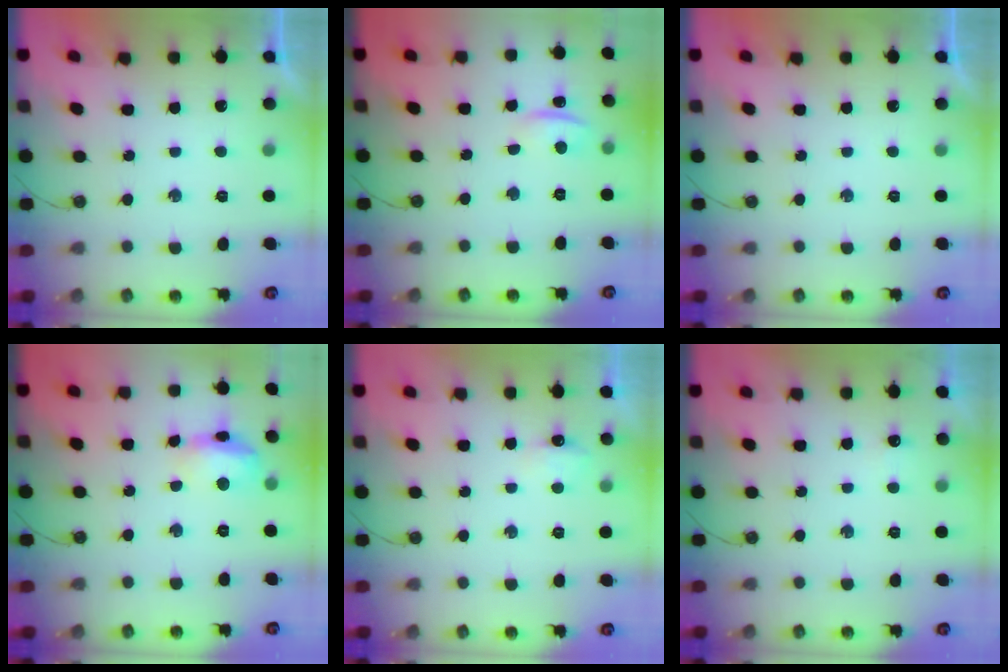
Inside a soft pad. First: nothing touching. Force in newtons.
{"total": 1.6, "press": 1.2, "slide": 1.0}
{"total": 0.0}
{"total": 13.0, "press": 13.0, "slide": 1.0}
{"total": 5.3, "press": 5.2, "slide": 1.0}
{"total": 2.8, "press": 2.7, "slide": 0.4}